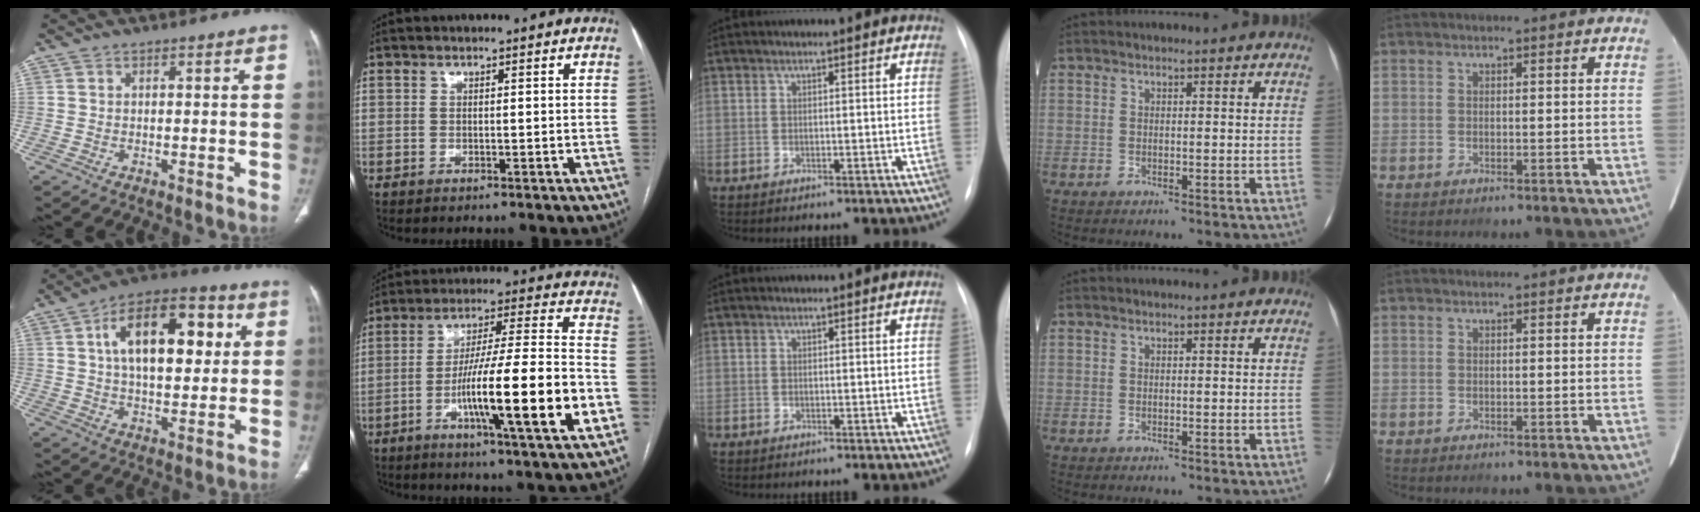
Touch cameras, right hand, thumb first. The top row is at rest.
{"thumb": {"total": 18.7, "force": [4.7, 9.8, 15.2], "torque": [-0.207, 0.013, 0.068]}, "index": {"total": 19.4, "force": [-5.8, 0.4, 18.5], "torque": [-0.289, -0.005, -0.092]}, "middle": {"total": 0.5, "force": [-0.4, 0.3, 0.1], "torque": [-0.005, 0.002, -0.006]}}